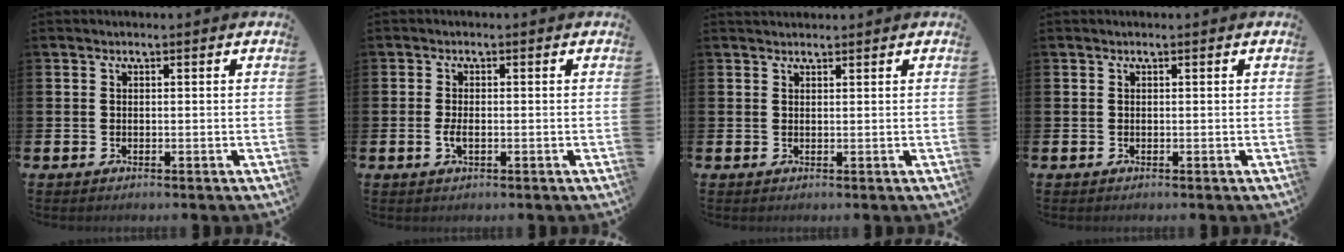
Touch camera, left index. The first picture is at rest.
{"total": 1.6, "force": [-0.3, 0.7, 1.5], "torque": [-0.022, -0.002, -0.007]}
{"total": 1.2, "force": [1.1, 0.3, 0.1], "torque": [0.010, -0.002, 0.018]}
{"total": 0.0}